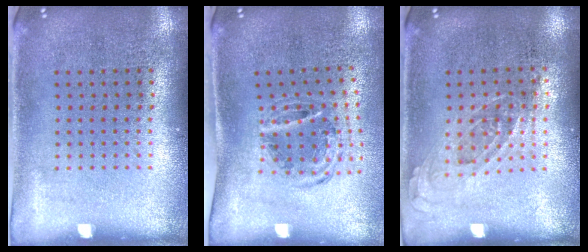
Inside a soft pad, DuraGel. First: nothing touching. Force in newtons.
{"total": 1.1, "press": 1.0, "slide": 0.5}
{"total": 0.8, "press": 0.7, "slide": 0.3}